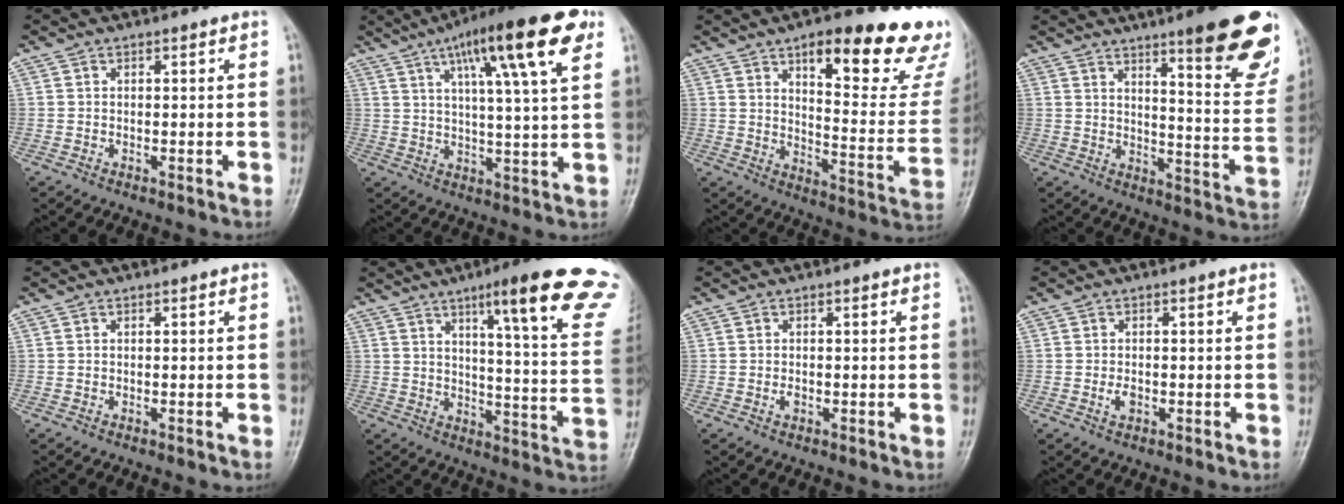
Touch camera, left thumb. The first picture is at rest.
{"total": 17.9, "force": [8.6, 3.2, 15.4], "torque": [-0.225, -0.008, 0.127]}
{"total": 24.9, "force": [14.8, 7.4, 18.6], "torque": [-0.202, -0.070, 0.201]}
{"total": 20.9, "force": [12.8, 4.0, 16.1], "torque": [-0.174, -0.071, 0.170]}
{"total": 0.0}
{"total": 23.0, "force": [14.2, 2.9, 17.8], "torque": [-0.215, -0.062, 0.178]}
{"total": 1.0, "force": [-0.1, 0.6, 0.8], "torque": [-0.013, 0.001, -0.001]}
{"total": 1.6, "force": [-0.4, 1.0, 1.3], "torque": [-0.021, 0.000, -0.005]}